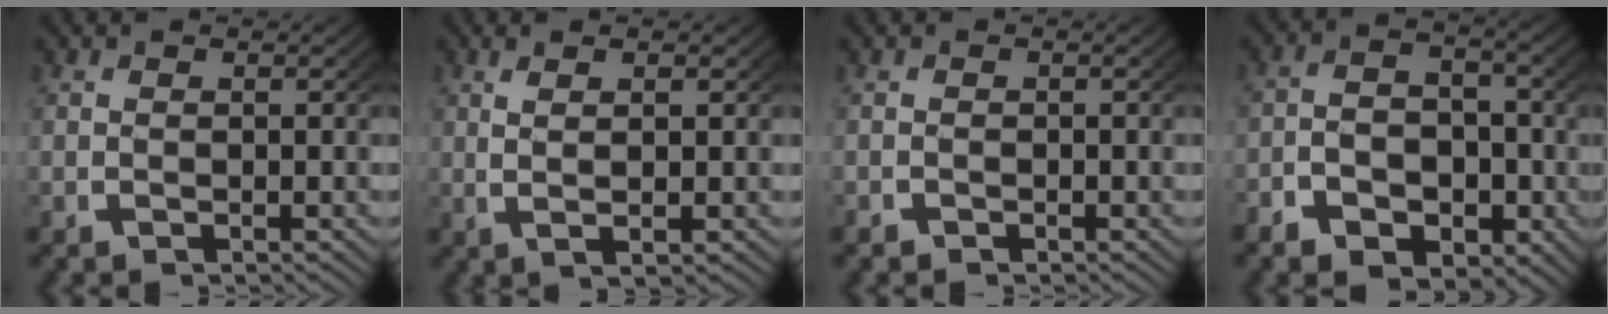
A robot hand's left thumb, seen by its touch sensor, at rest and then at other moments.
{"total": 2.3, "force": [0.8, 0.2, 2.2], "torque": [-0.043, -0.002, 0.022]}
{"total": 0.9, "force": [-0.6, 0.7, -0.1], "torque": [0.006, -0.007, -0.011]}
{"total": 6.5, "force": [-2.2, 4.7, 3.9], "torque": [-0.066, -0.024, -0.033]}